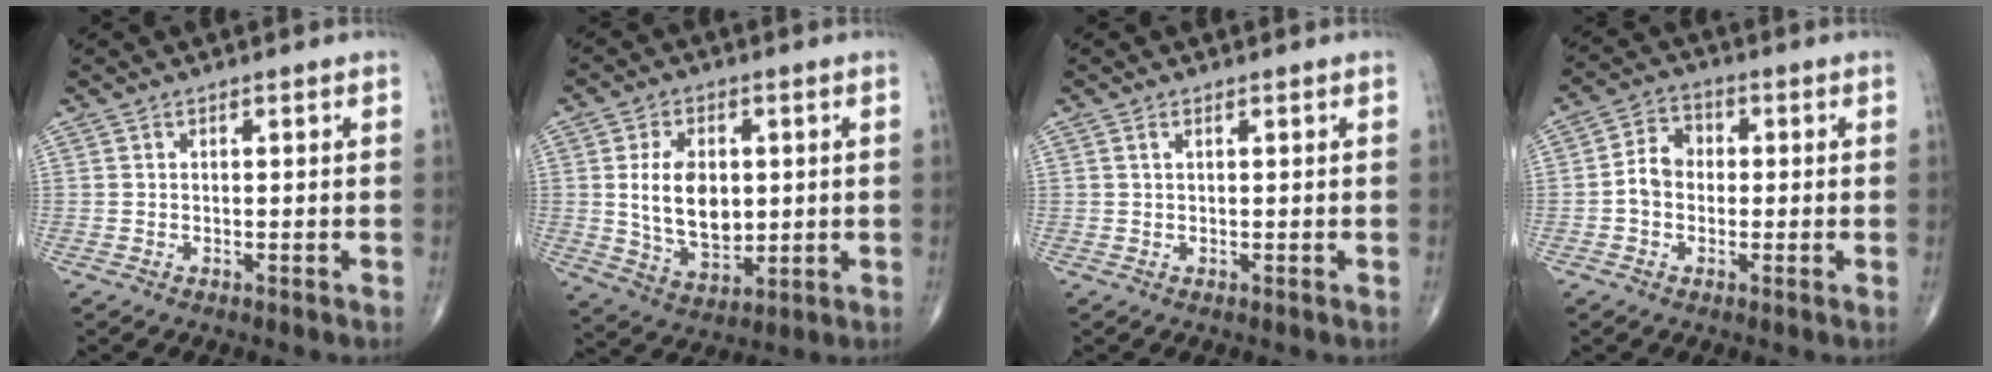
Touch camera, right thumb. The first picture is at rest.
{"total": 12.0, "force": [1.2, 7.8, 9.1], "torque": [-0.136, -0.017, 0.032]}
{"total": 0.8, "force": [0.4, 0.3, 0.6], "torque": [-0.016, 0.005, 0.008]}
{"total": 6.1, "force": [-0.6, 4.9, 3.6], "torque": [-0.051, 0.022, -0.022]}